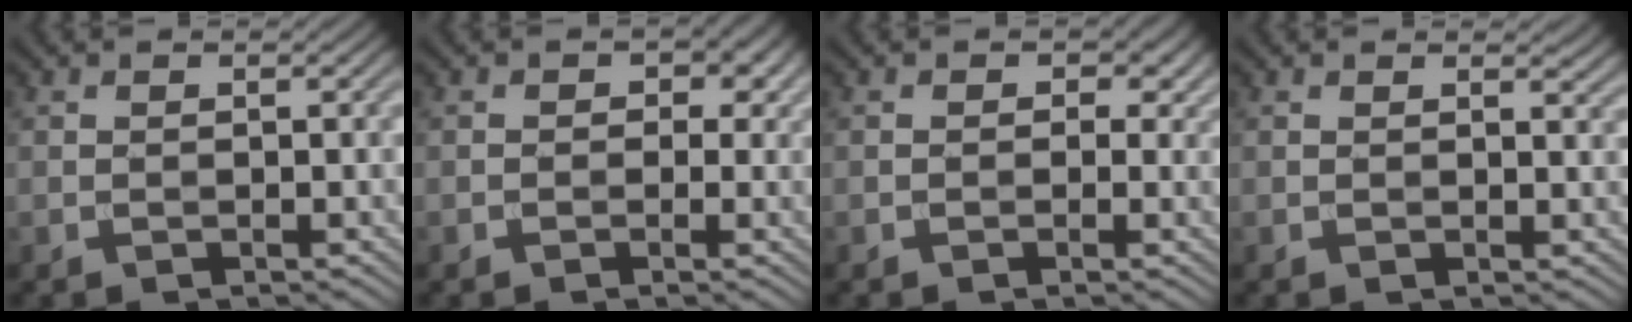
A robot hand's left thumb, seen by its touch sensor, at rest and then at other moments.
{"total": 2.5, "force": [0.4, 2.0, 1.4], "torque": [-0.019, -0.001, -0.001]}
{"total": 1.9, "force": [0.3, 1.5, 1.2], "torque": [-0.019, -0.007, 0.000]}
{"total": 1.4, "force": [1.1, 0.3, 0.9], "torque": [-0.012, -0.006, 0.019]}